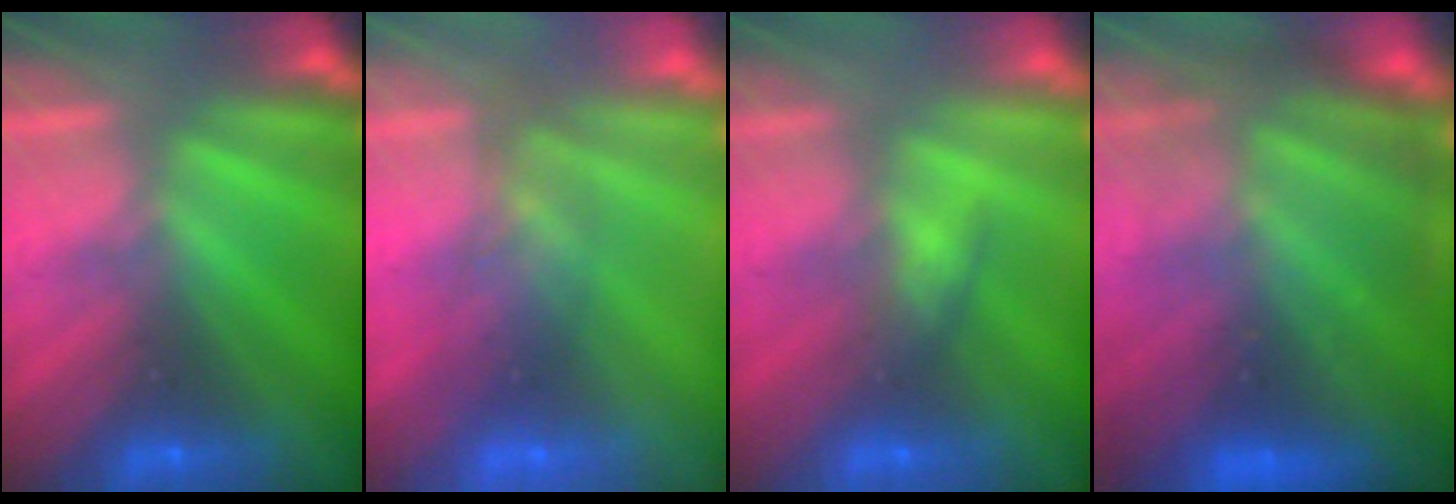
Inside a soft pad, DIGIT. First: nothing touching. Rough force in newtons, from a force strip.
{"total": 2.6}
{"total": 2.6}
{"total": 7.8}